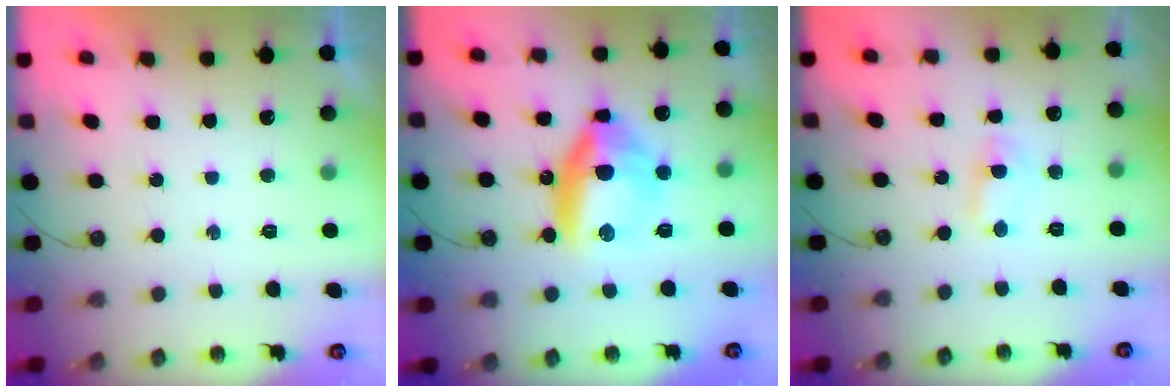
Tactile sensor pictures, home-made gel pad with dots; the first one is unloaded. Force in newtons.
{"total": 11.1, "press": 10.8, "slide": 2.4}
{"total": 12.1, "press": 2.0, "slide": 11.9}